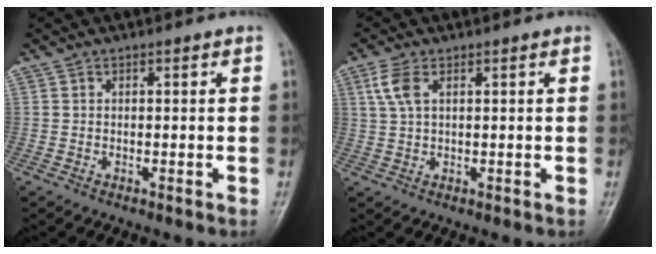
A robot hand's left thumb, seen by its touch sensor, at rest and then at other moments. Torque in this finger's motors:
{"motor_torque": [0.67, 0.65, 0.36, -0.43, 0.10]}